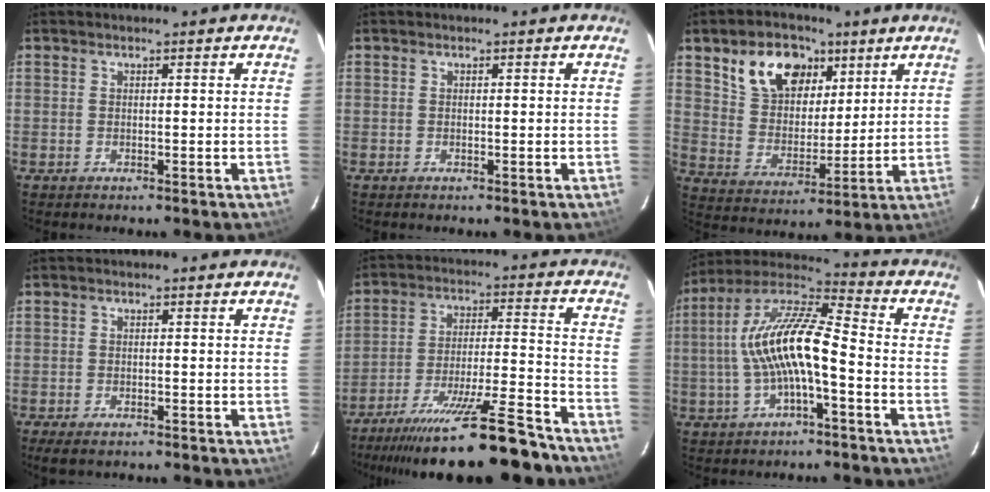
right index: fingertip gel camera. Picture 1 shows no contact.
{"total": 0.0}
{"total": 14.2, "force": [7.6, 9.2, 7.6], "torque": [-0.152, 0.036, 0.148]}
{"total": 3.0, "force": [-2.2, 1.1, 1.7], "torque": [-0.039, -0.011, -0.038]}
{"total": 22.5, "force": [-19.3, 2.4, 11.3], "torque": [-0.211, -0.038, -0.289]}
{"total": 13.9, "force": [-2.2, 3.6, 13.2], "torque": [-0.253, 0.017, -0.043]}